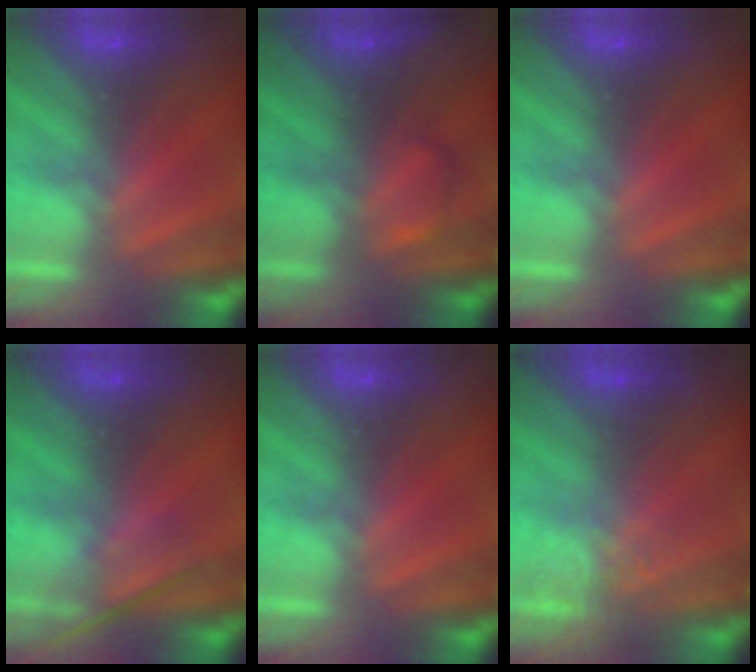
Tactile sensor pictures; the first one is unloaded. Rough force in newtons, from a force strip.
{"total": 2.3}
{"total": 0.0}
{"total": 2.4}
{"total": 0.0}
{"total": 2.7}